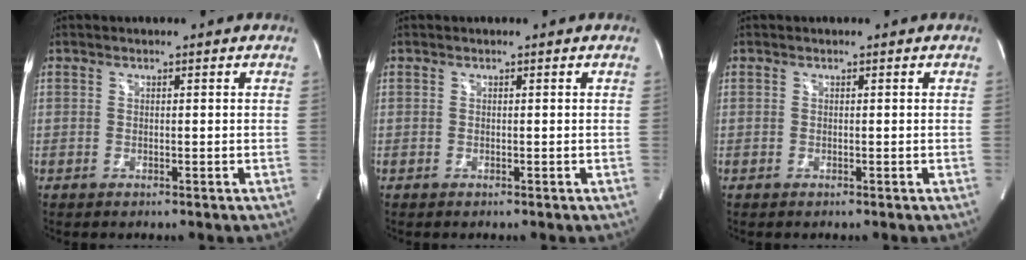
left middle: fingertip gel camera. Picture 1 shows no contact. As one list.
[{"total": 0.0}, {"total": 0.0}]